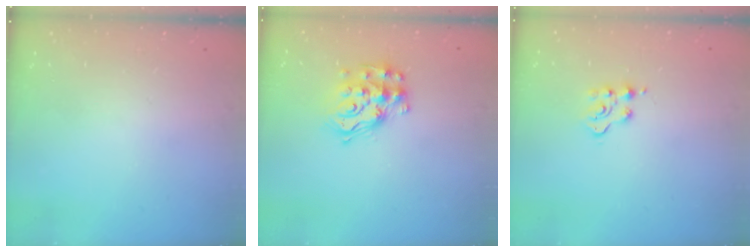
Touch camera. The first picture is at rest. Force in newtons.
{"total": 14.8, "press": 14.8, "slide": 0.9}
{"total": 4.1, "press": 4.1, "slide": 0.5}